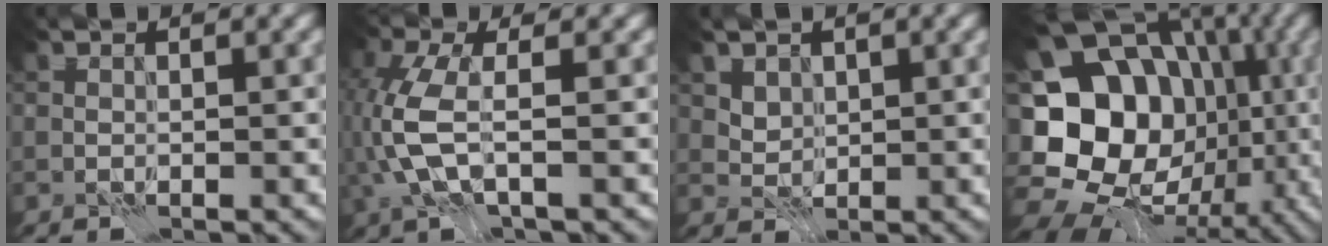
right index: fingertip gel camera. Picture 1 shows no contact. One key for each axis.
{"total": 5.7, "fx": -0.8, "fy": 2.7, "fz": 4.9, "tx": -0.135, "ty": 0.000, "tz": -0.022}
{"total": 2.4, "fx": 1.3, "fy": 1.8, "fz": 0.7, "tx": -0.019, "ty": -0.012, "tz": 0.043}
{"total": 18.1, "fx": -1.6, "fy": 15.6, "fz": 9.0, "tx": -0.153, "ty": -0.002, "tz": -0.033}